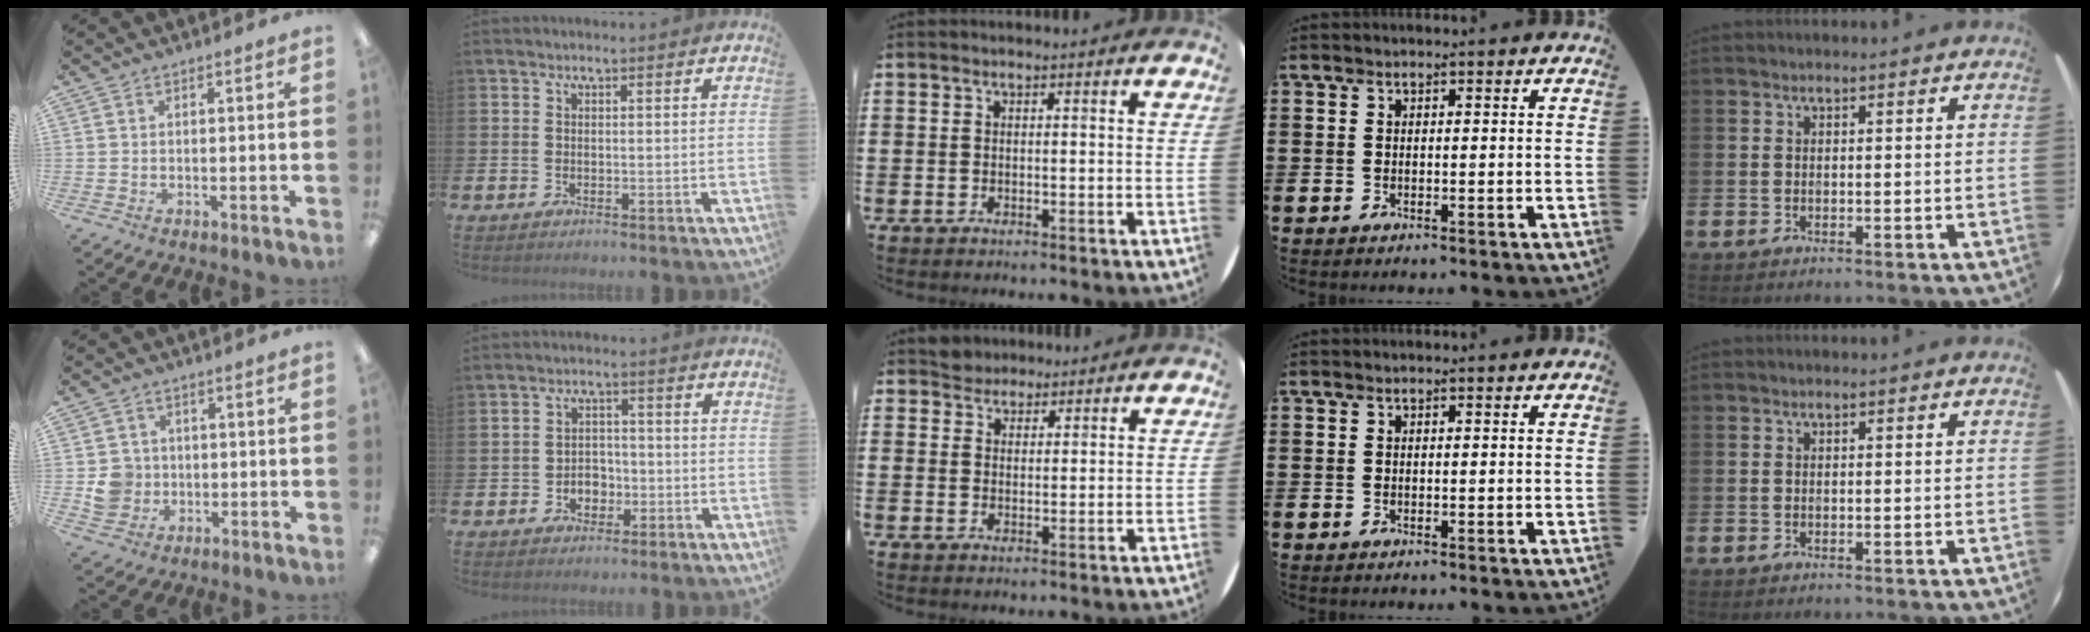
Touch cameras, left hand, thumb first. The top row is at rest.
{"thumb": {"total": 6.3, "force": [-0.7, 6.0, 1.6], "torque": [-0.028, 0.011, -0.009]}, "index": {"total": 3.1, "force": [-1.4, 2.5, 1.2], "torque": [-0.020, 0.003, -0.034]}, "middle": {"total": 2.9, "force": [2.7, 1.0, -0.3], "torque": [0.006, 0.000, 0.052]}}